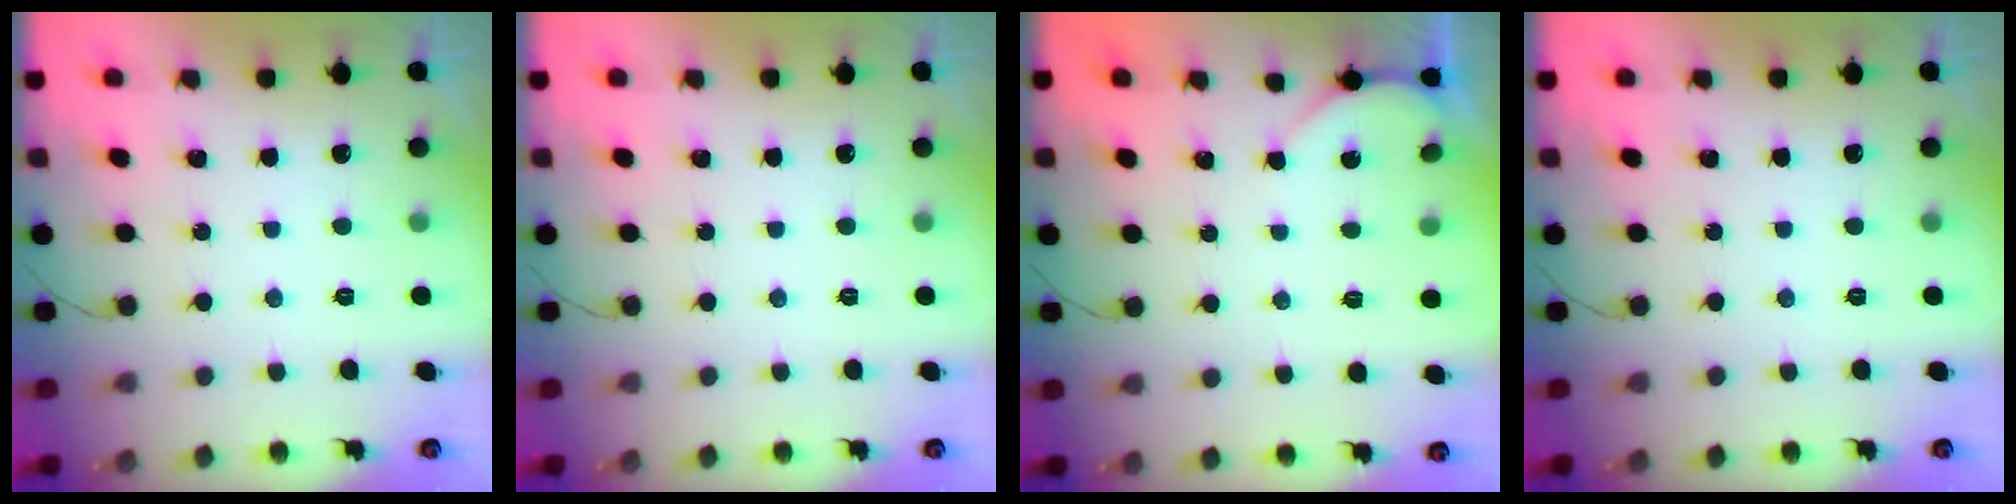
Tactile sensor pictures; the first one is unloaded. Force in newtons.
{"total": 0.0}
{"total": 1.8, "press": 1.8, "slide": 0.2}
{"total": 0.0}